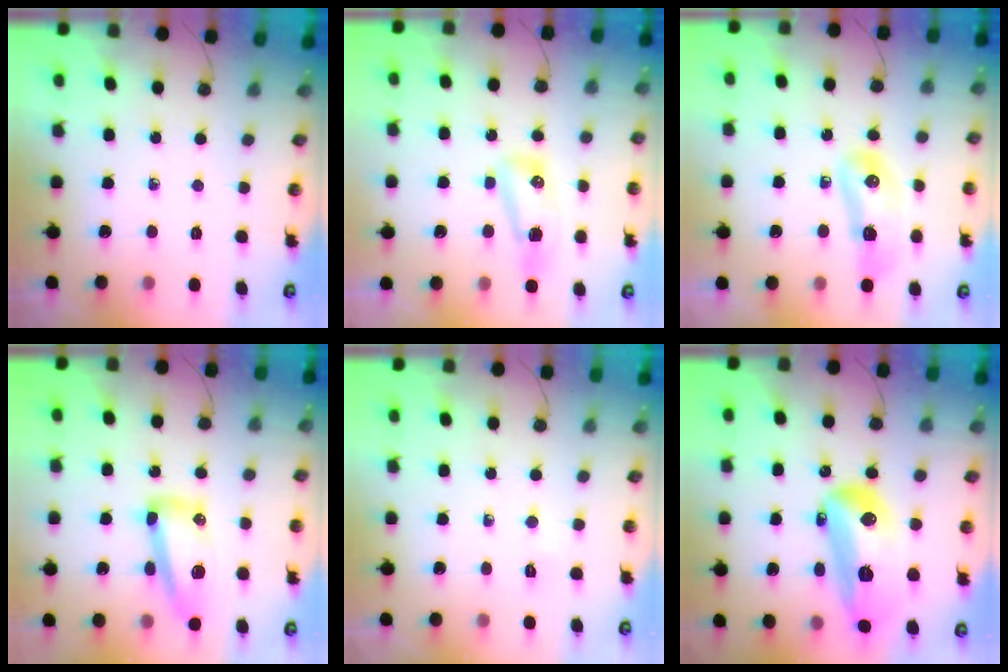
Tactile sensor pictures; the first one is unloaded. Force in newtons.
{"total": 12.0, "press": 9.9, "slide": 6.8}
{"total": 10.6, "press": 10.3, "slide": 2.3}
{"total": 12.9, "press": 12.8, "slide": 1.2}
{"total": 2.8, "press": 2.8, "slide": 0.4}
{"total": 20.4, "press": 20.3, "slide": 2.1}